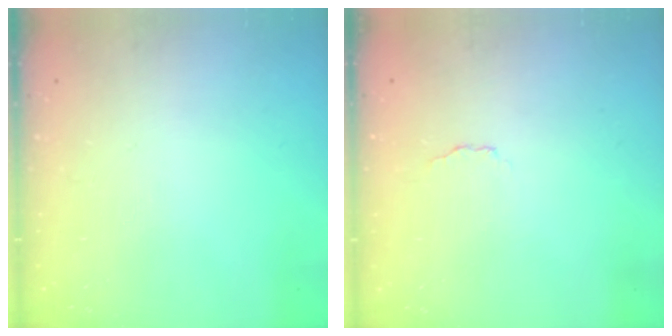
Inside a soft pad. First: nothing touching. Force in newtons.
{"total": 2.9, "press": 2.8, "slide": 0.7}